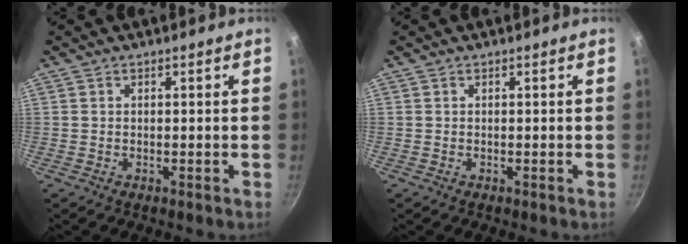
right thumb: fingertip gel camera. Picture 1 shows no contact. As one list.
[{"total": 0.0}]